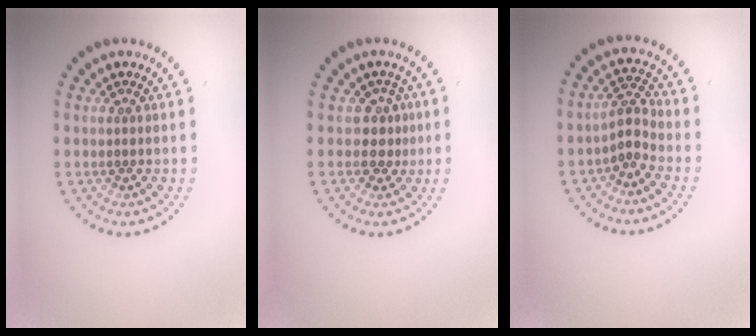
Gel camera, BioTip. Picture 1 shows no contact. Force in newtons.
{"total": 2.1, "press": 1.3, "slide": 1.6}
{"total": 2.1, "press": 1.5, "slide": 1.5}